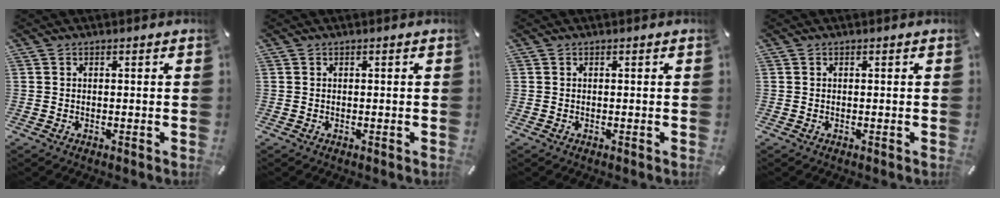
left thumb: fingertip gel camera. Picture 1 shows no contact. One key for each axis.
{"total": 0.0}
{"total": 0.0}
{"total": 0.0}